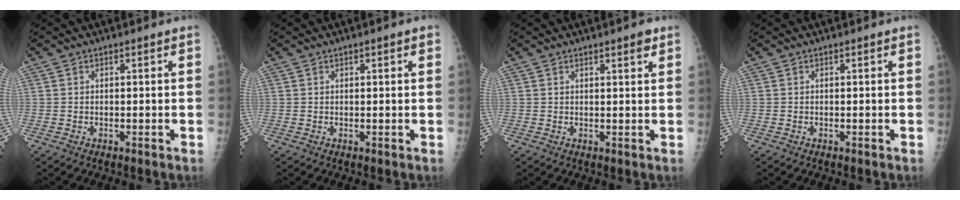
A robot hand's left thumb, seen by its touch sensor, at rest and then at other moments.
{"total": 1.8, "force": [0.8, 0.4, 1.5], "torque": [-0.021, 0.001, 0.010]}
{"total": 2.1, "force": [1.4, 0.4, 1.5], "torque": [-0.018, -0.008, 0.019]}
{"total": 0.0}